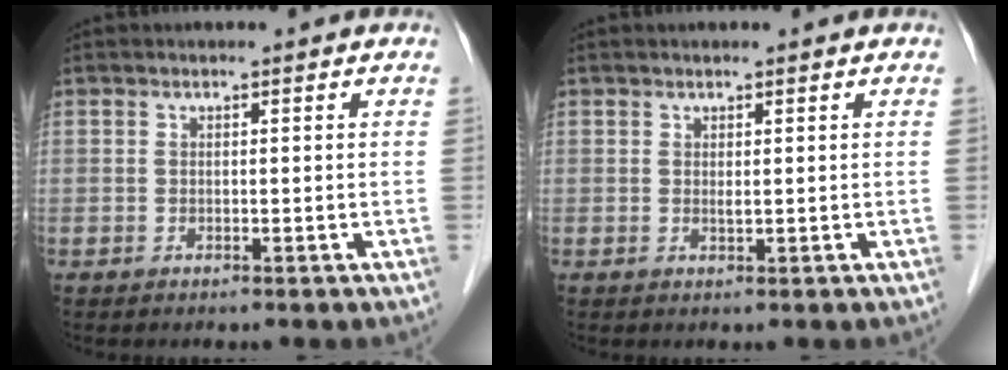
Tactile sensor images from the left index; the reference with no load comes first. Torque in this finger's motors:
{"motor_torque": [0.30, 0.18, 0.01, 0.02]}